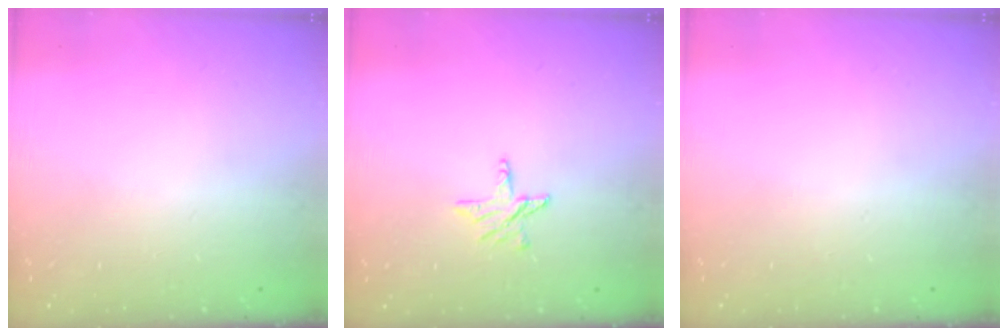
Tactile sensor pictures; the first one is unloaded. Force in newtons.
{"total": 5.4, "press": 5.4, "slide": 0.5}
{"total": 0.0}